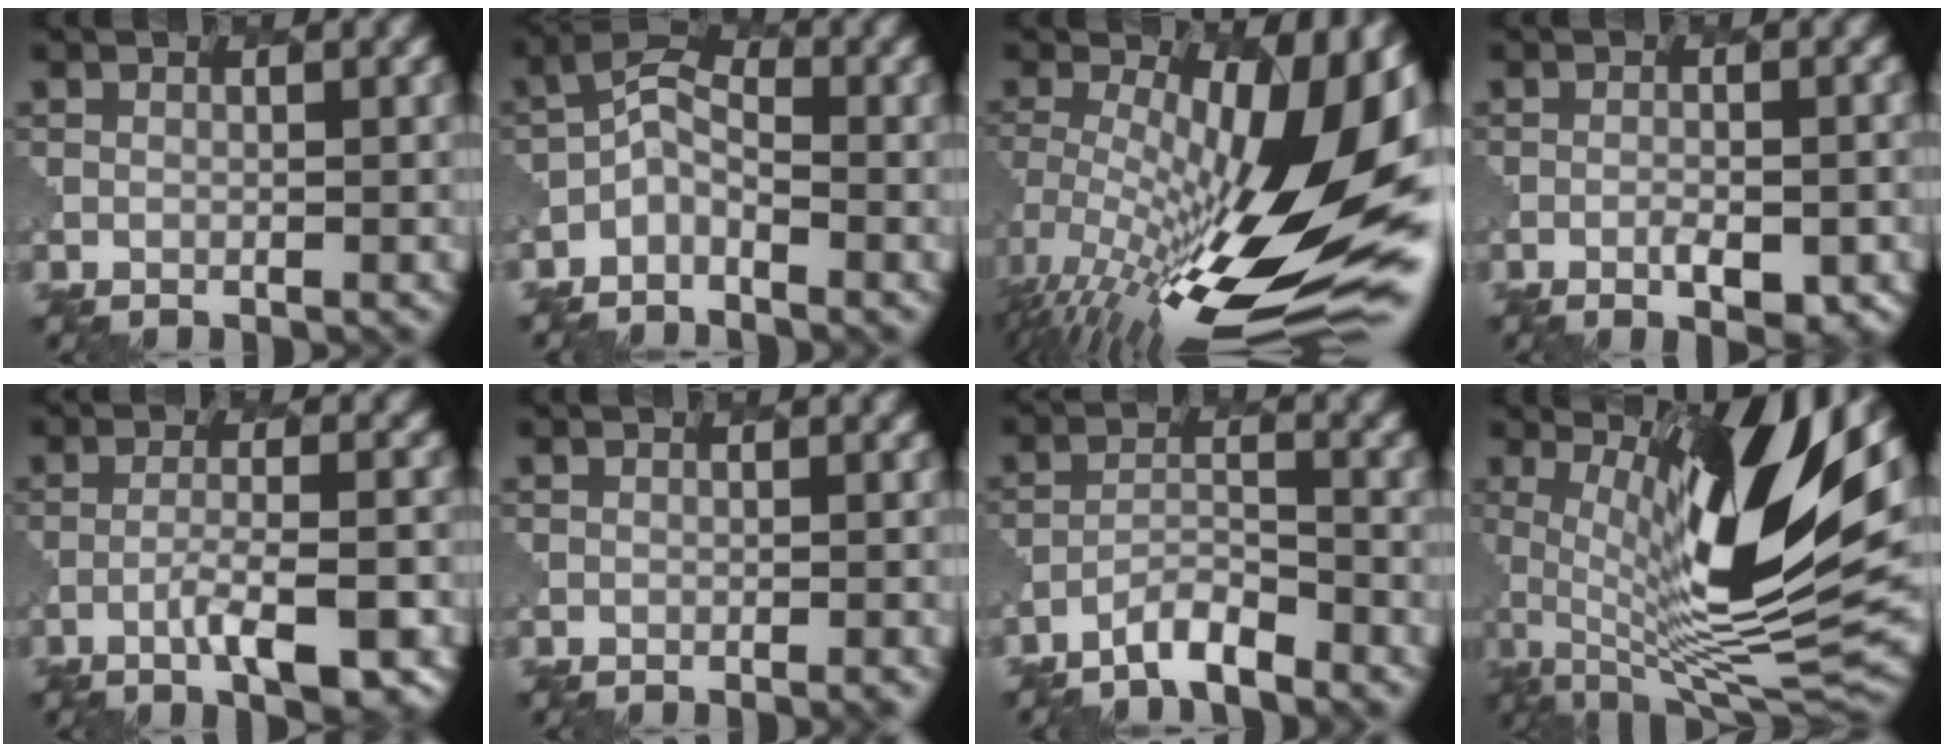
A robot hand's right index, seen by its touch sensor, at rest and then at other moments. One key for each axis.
{"total": 2.5, "fx": -1.5, "fy": 1.3, "fz": 1.5, "tx": -0.030, "ty": 0.010, "tz": -0.037}
{"total": 17.5, "fx": -1.1, "fy": 6.3, "fz": 16.3, "tx": -0.264, "ty": 0.001, "tz": -0.015}
{"total": 2.6, "fx": -1.1, "fy": 0.8, "fz": 2.2, "tx": -0.043, "ty": -0.004, "tz": -0.012}
{"total": 5.5, "fx": -2.5, "fy": 1.2, "fz": 4.7, "tx": -0.082, "ty": 0.002, "tz": -0.037}
{"total": 0.6, "fx": -0.4, "fy": 0.1, "fz": 0.4, "tx": 0.004, "ty": -0.001, "tz": -0.007}
{"total": 3.0, "fx": -2.6, "fy": 0.5, "fz": 1.3, "tx": -0.024, "ty": 0.003, "tz": -0.053}
{"total": 14.4, "fx": 3.1, "fy": 3.8, "fz": 13.5, "tx": -0.223, "ty": -0.002, "tz": 0.068}